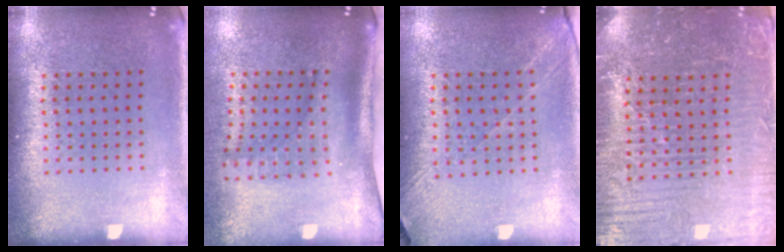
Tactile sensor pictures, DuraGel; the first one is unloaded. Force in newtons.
{"total": 2.1, "press": 1.5, "slide": 1.5}
{"total": 1.3, "press": 1.2, "slide": 0.5}
{"total": 4.7, "press": 4.5, "slide": 1.5}